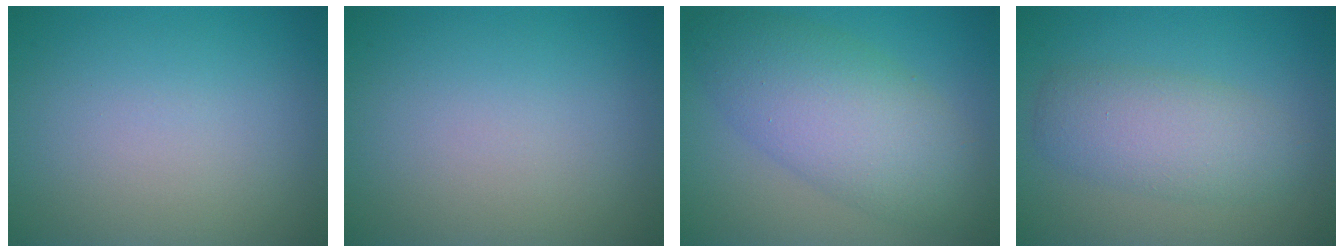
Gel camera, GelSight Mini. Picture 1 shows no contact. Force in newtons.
{"total": 0.0}
{"total": 7.5, "press": 7.5, "slide": 0.2}
{"total": 4.3, "press": 4.3, "slide": 0.2}